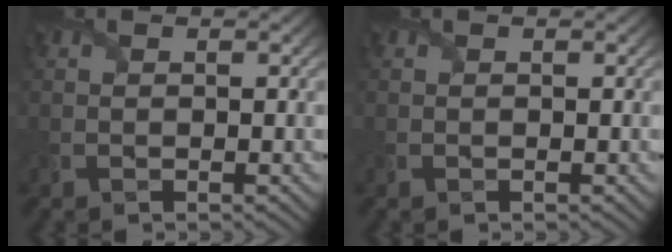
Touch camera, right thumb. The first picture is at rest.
{"total": 0.0}